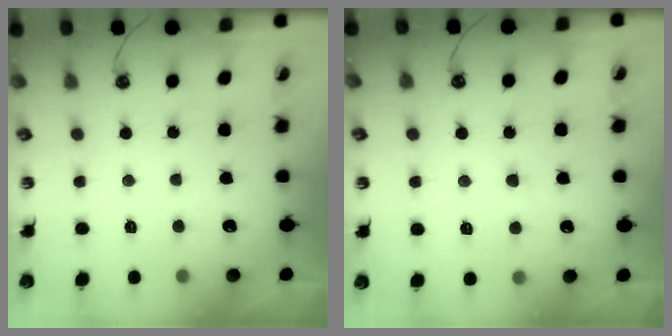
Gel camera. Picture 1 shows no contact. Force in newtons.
{"total": 0.9, "press": 0.7, "slide": 0.5}